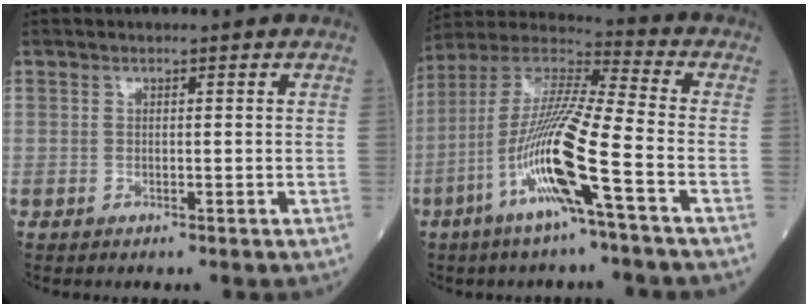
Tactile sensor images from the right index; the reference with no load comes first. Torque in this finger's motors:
{"motor_torque": [2.14, 0.00, 1.05, 0.21]}